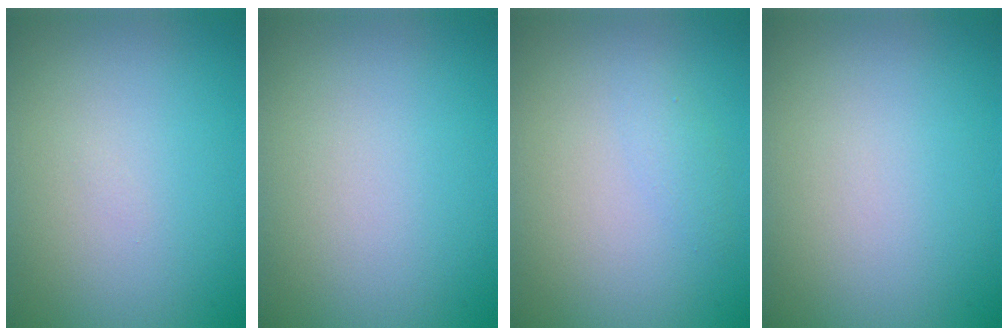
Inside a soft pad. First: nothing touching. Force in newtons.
{"total": 0.0}
{"total": 1.0, "press": 1.0, "slide": 0.0}
{"total": 0.0}